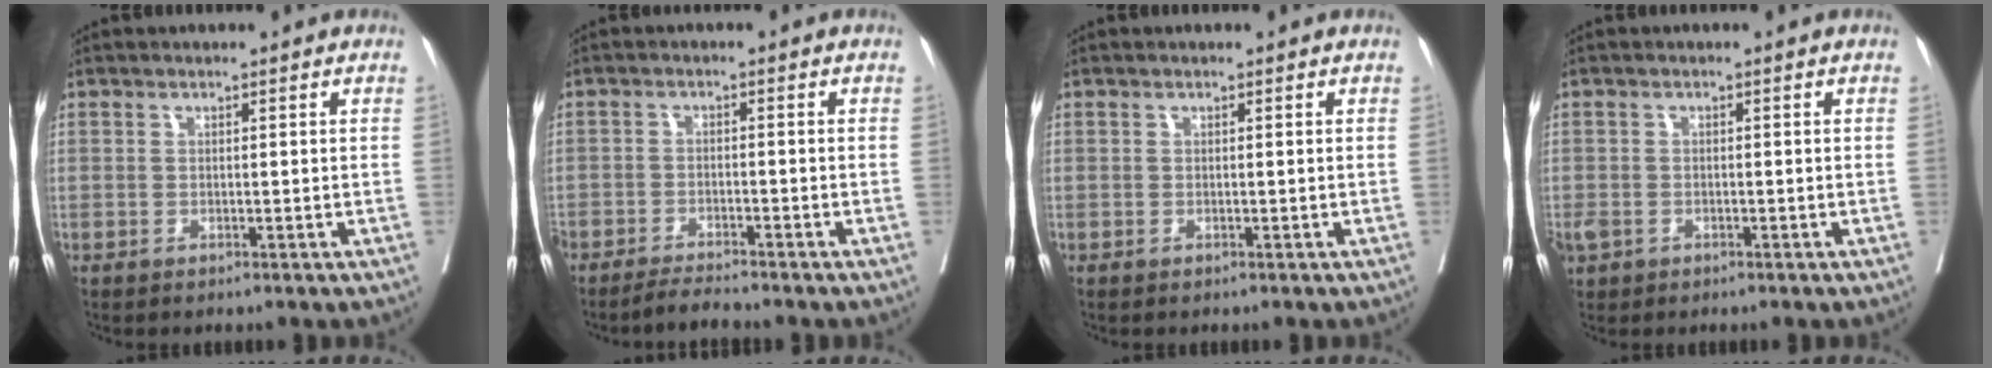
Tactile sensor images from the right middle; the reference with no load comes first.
{"total": 3.6, "force": [-3.4, -0.4, 1.1], "torque": [-0.015, -0.013, -0.060]}
{"total": 0.0}
{"total": 2.8, "force": [-1.5, 2.0, 1.2], "torque": [-0.028, -0.002, -0.024]}